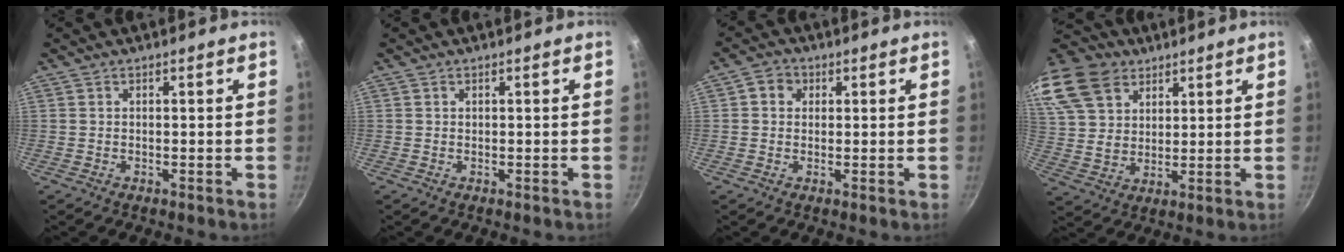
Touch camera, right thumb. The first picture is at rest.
{"total": 0.0}
{"total": 3.4, "force": [0.9, 3.0, 1.4], "torque": [-0.003, 0.001, 0.005]}
{"total": 19.1, "force": [11.5, 13.0, 8.0], "torque": [-0.167, -0.008, 0.222]}